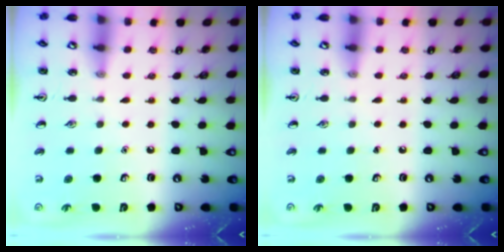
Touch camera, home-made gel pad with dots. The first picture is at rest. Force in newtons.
{"total": 0.0}